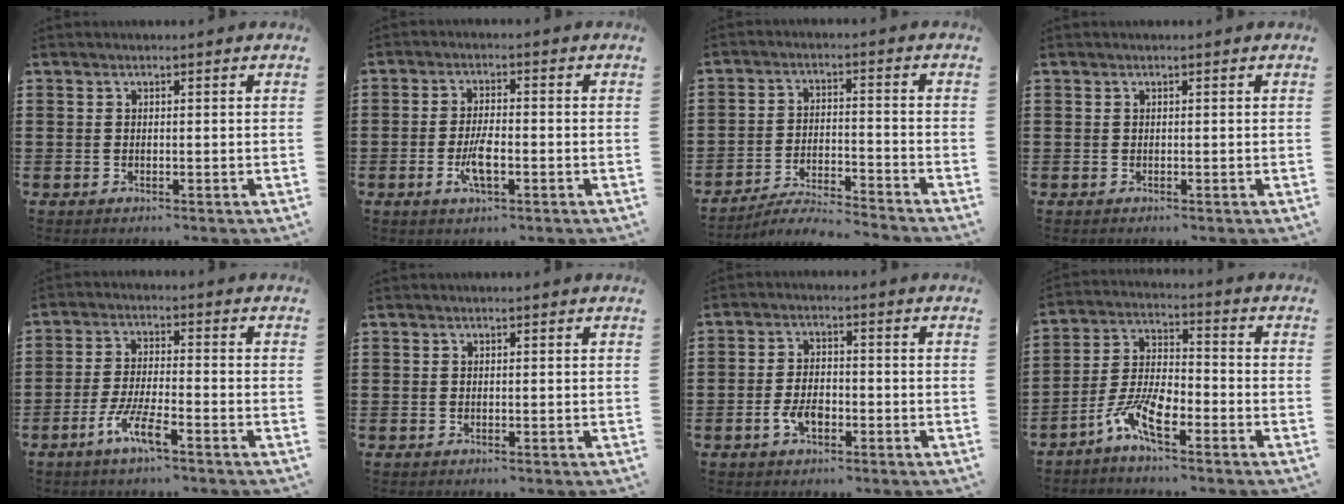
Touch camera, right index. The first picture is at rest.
{"total": 4.8, "force": [-1.6, 1.3, 4.3], "torque": [-0.084, -0.001, -0.032]}
{"total": 5.0, "force": [-4.9, 0.0, 1.2], "torque": [-0.029, -0.004, -0.099]}
{"total": 0.0}
{"total": 6.1, "force": [-3.8, 0.7, 4.8], "torque": [-0.111, -0.013, -0.075]}
{"total": 0.0}
{"total": 4.4, "force": [-1.8, 2.4, 3.2], "torque": [-0.076, -0.001, -0.037]}
{"total": 8.1, "force": [-5.1, 2.4, 5.8], "torque": [-0.142, -0.007, -0.101]}